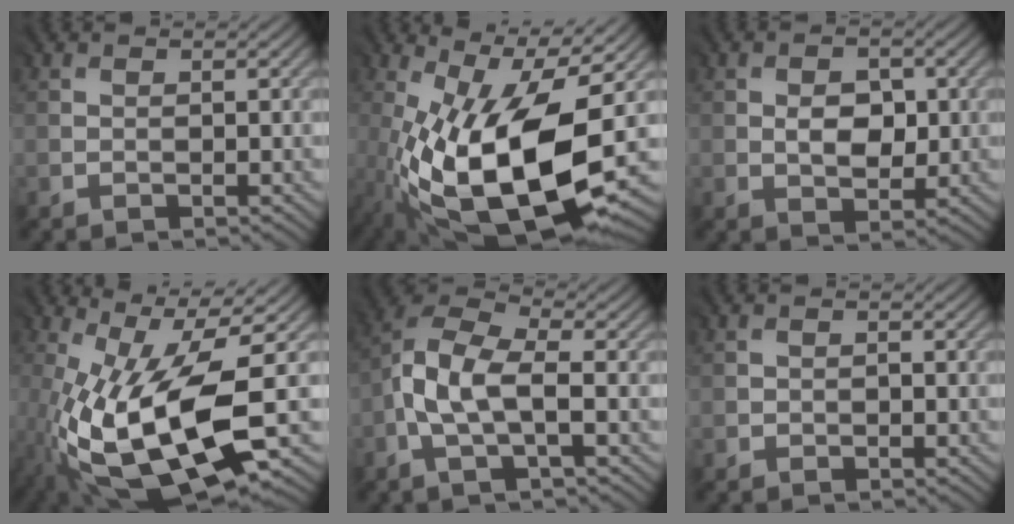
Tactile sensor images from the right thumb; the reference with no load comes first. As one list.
[{"total": 18.6, "force": [-5.4, 7.3, 16.3], "torque": [-0.311, -0.026, -0.090]}, {"total": 3.7, "force": [0.2, 2.5, 2.6], "torque": [-0.039, -0.006, 0.006]}, {"total": 16.7, "force": [-5.0, 5.7, 14.9], "torque": [-0.313, -0.032, -0.079]}, {"total": 7.9, "force": [-1.5, 3.1, 7.1], "torque": [-0.155, 0.011, -0.033]}, {"total": 0.8, "force": [-0.4, 0.6, 0.2], "torque": [0.002, -0.004, -0.006]}]